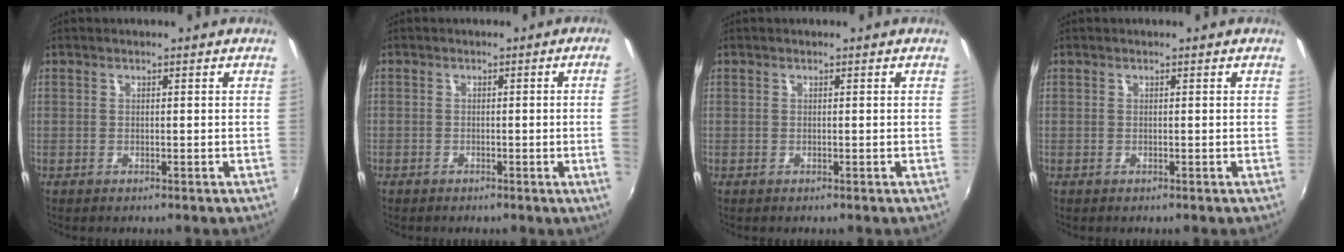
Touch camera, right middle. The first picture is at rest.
{"total": 2.9, "force": [-0.3, -1.5, 2.4], "torque": [-0.049, -0.010, 0.003]}
{"total": 0.0}
{"total": 0.0}